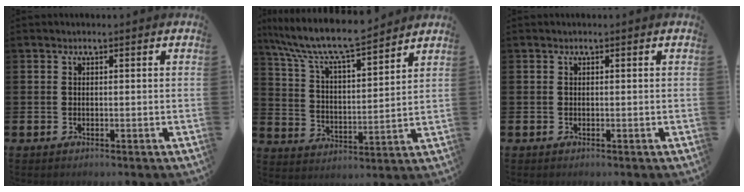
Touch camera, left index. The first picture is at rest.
{"total": 9.5, "force": [8.7, 1.1, 3.6], "torque": [-0.109, -0.053, 0.152]}
{"total": 0.0}